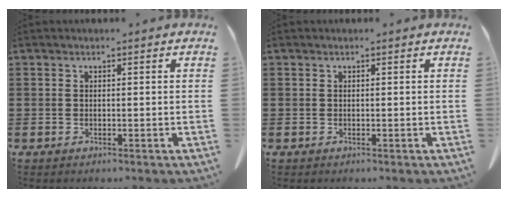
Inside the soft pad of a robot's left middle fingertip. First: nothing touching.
{"total": 0.0}